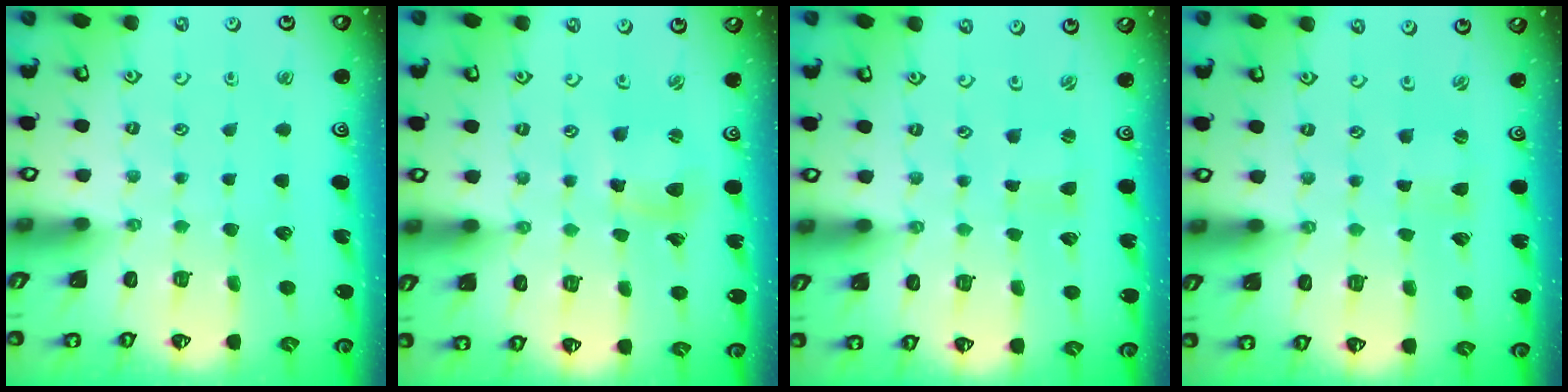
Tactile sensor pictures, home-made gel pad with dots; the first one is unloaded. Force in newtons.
{"total": 6.7, "press": 6.6, "slide": 0.8}
{"total": 0.0}
{"total": 0.7, "press": 0.7, "slide": 0.2}